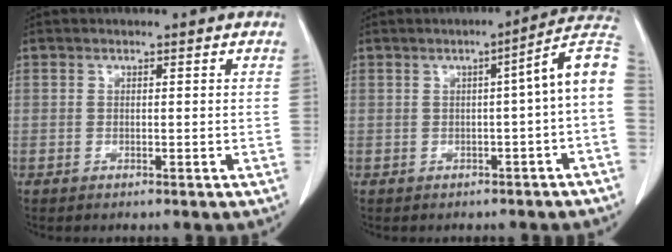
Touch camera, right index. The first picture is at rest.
{"total": 7.8, "force": [-0.5, -0.3, 7.7], "torque": [-0.092, 0.022, -0.014]}